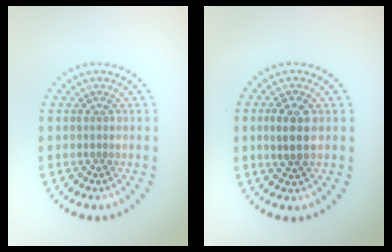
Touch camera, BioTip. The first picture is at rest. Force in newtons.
{"total": 2.9, "press": 2.9, "slide": 0.4}